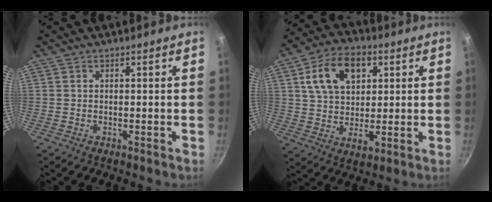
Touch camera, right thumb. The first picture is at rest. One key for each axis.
{"total": 14.6, "fx": 4.6, "fy": 9.8, "fz": 9.7, "tx": -0.139, "ty": 0.001, "tz": 0.075}